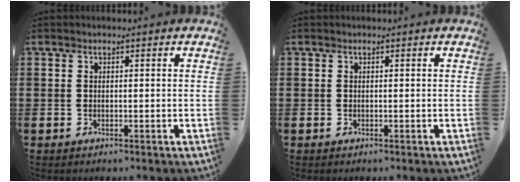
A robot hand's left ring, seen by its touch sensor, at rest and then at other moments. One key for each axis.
{"total": 0.0}